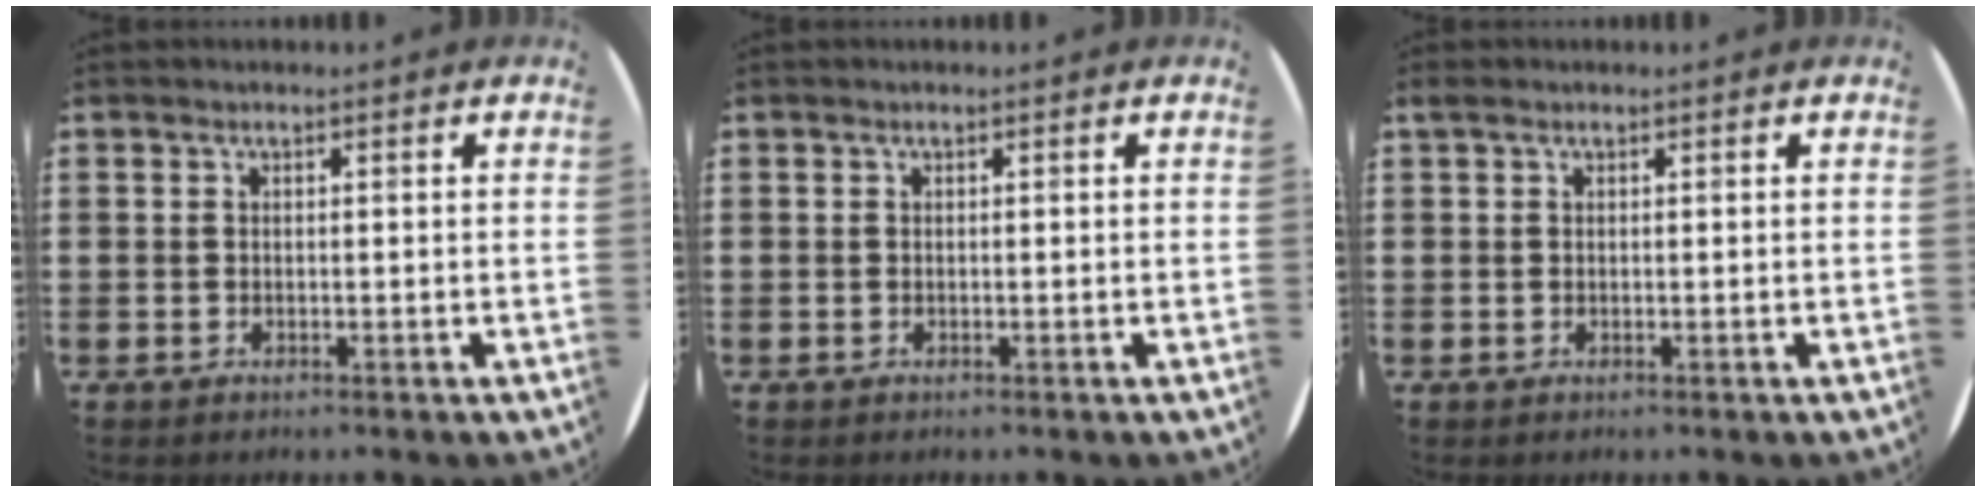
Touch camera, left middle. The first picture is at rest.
{"total": 0.0}
{"total": 0.0}